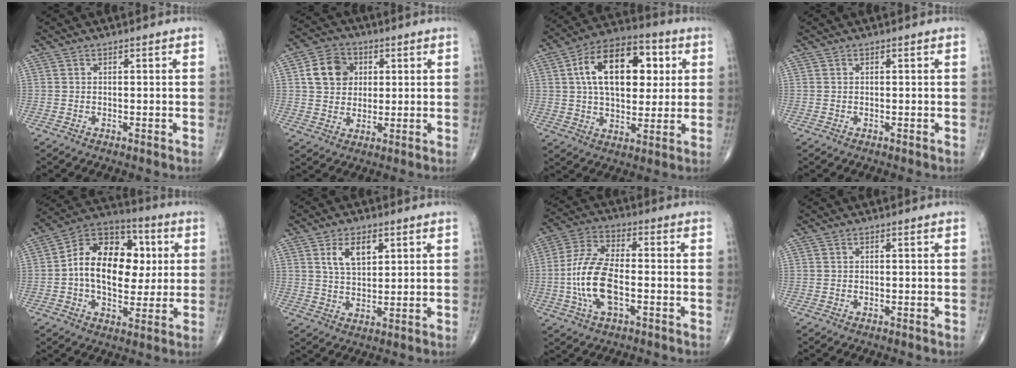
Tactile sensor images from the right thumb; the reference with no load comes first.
{"total": 9.0, "force": [2.1, 7.5, 4.5], "torque": [-0.055, 0.000, 0.032]}
{"total": 19.2, "force": [4.6, 11.1, 15.0], "torque": [-0.206, 0.011, 0.069]}
{"total": 0.0}
{"total": 18.2, "force": [1.3, 11.9, 13.7], "torque": [-0.183, 0.022, 0.013]}
{"total": 6.8, "force": [2.9, 3.7, 5.0], "torque": [-0.076, -0.014, 0.056]}
{"total": 12.7, "force": [-2.6, 5.8, 11.0], "torque": [-0.235, 0.021, -0.054]}
{"total": 0.0}